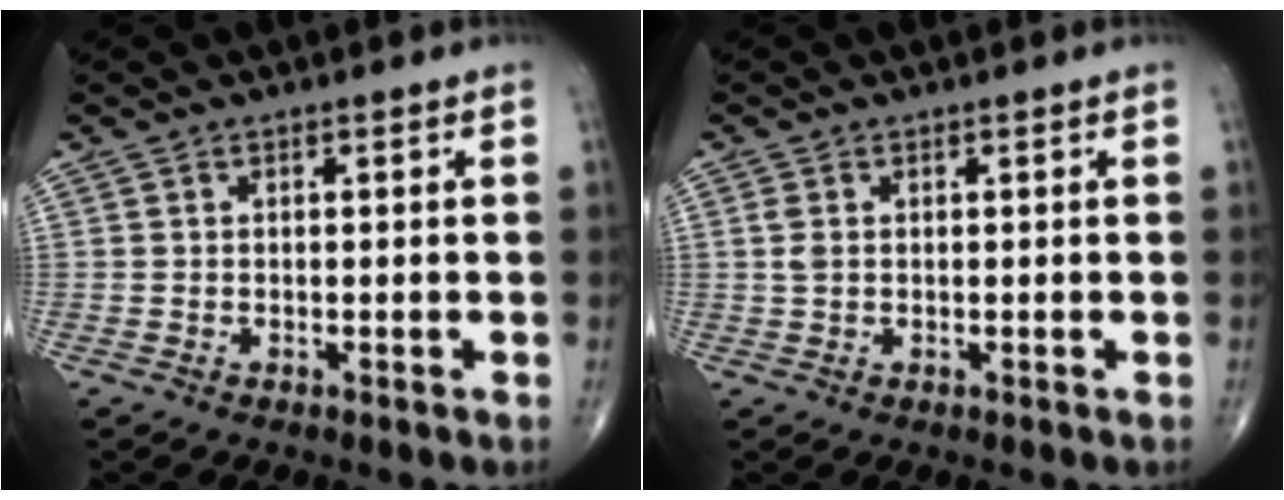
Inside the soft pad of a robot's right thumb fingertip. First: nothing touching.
{"total": 1.7, "force": [0.3, 1.0, 1.3], "torque": [-0.033, 0.002, 0.007]}